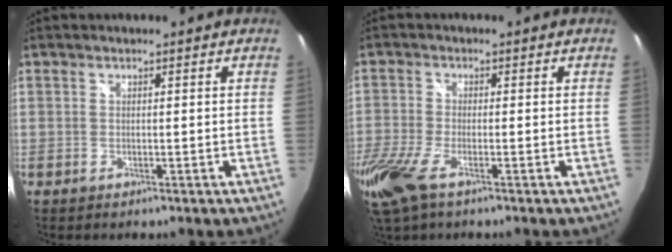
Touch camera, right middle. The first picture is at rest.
{"total": 11.3, "force": [-6.6, 3.8, 8.3], "torque": [-0.198, -0.045, -0.131]}